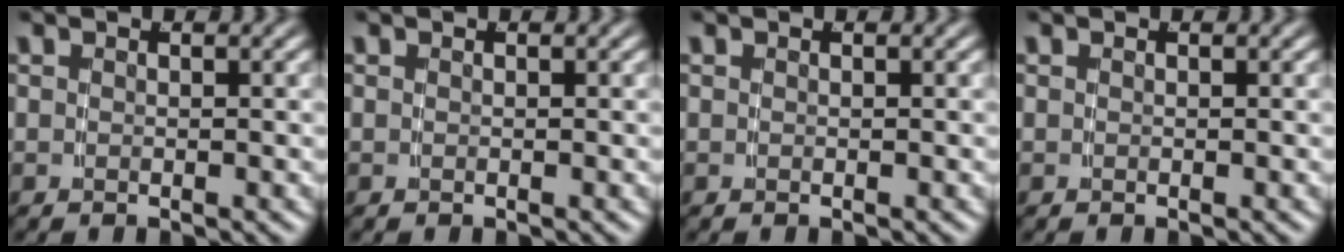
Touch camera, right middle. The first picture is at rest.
{"total": 0.0}
{"total": 0.0}
{"total": 0.0}